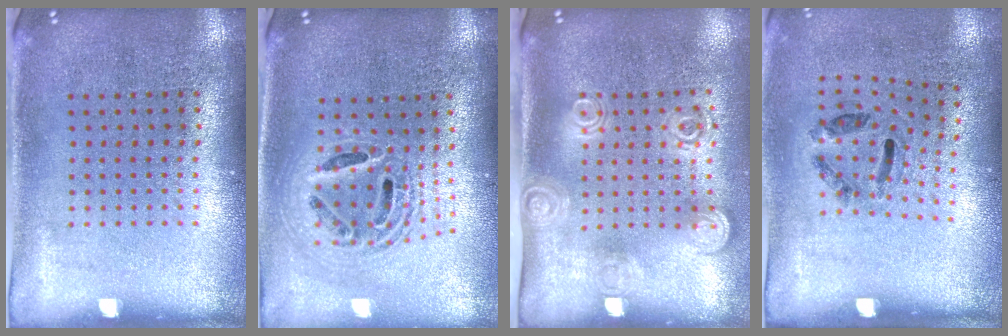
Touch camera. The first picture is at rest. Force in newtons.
{"total": 2.0, "press": 1.6, "slide": 1.3}
{"total": 1.9, "press": 1.4, "slide": 1.3}
{"total": 1.3, "press": 0.6, "slide": 1.1}